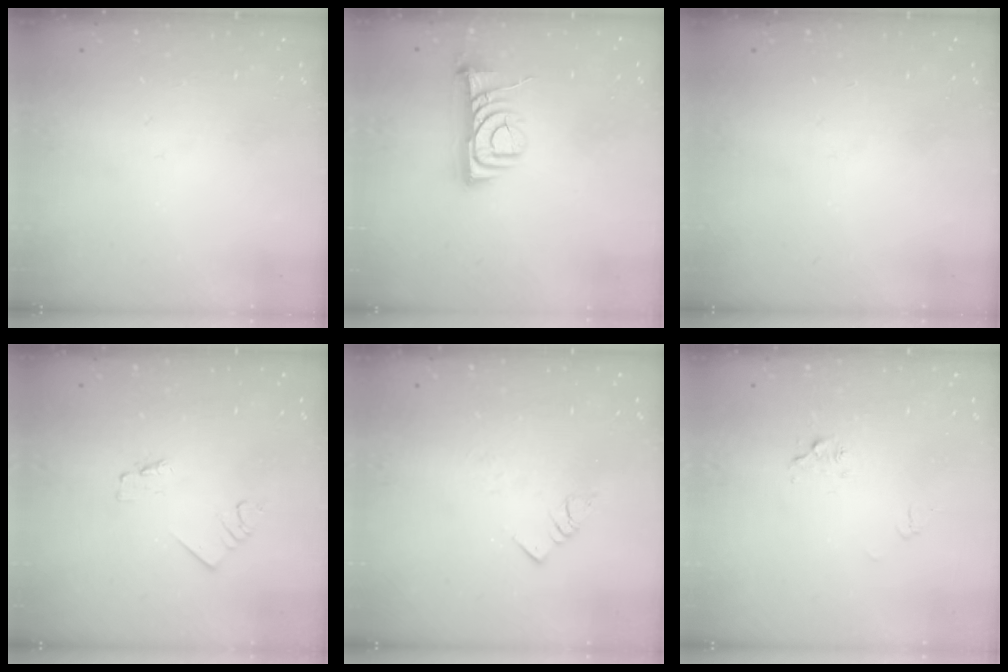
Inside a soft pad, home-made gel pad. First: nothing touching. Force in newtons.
{"total": 8.2, "press": 8.2, "slide": 0.6}
{"total": 0.0}
{"total": 1.2, "press": 1.2, "slide": 0.0}
{"total": 3.4, "press": 3.3, "slide": 0.4}
{"total": 6.0, "press": 5.9, "slide": 0.5}